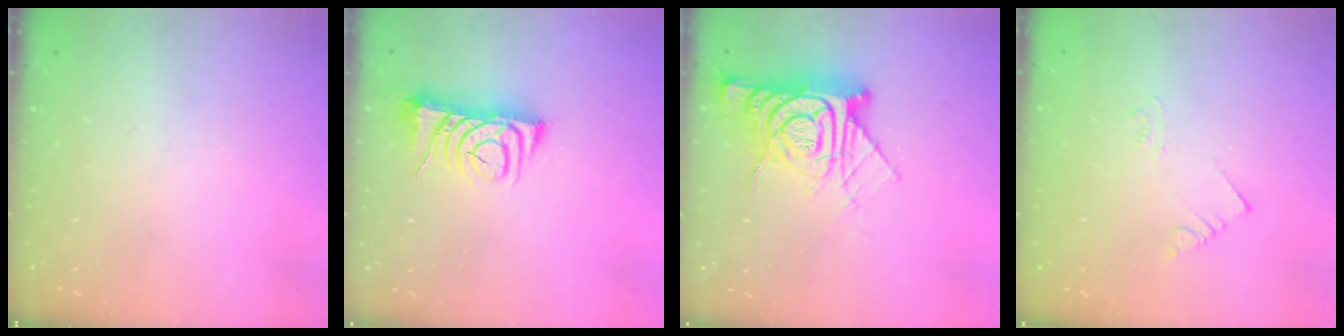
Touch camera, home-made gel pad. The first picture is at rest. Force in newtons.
{"total": 7.1, "press": 7.1, "slide": 1.0}
{"total": 14.6, "press": 14.5, "slide": 1.4}
{"total": 2.1, "press": 2.1, "slide": 0.3}